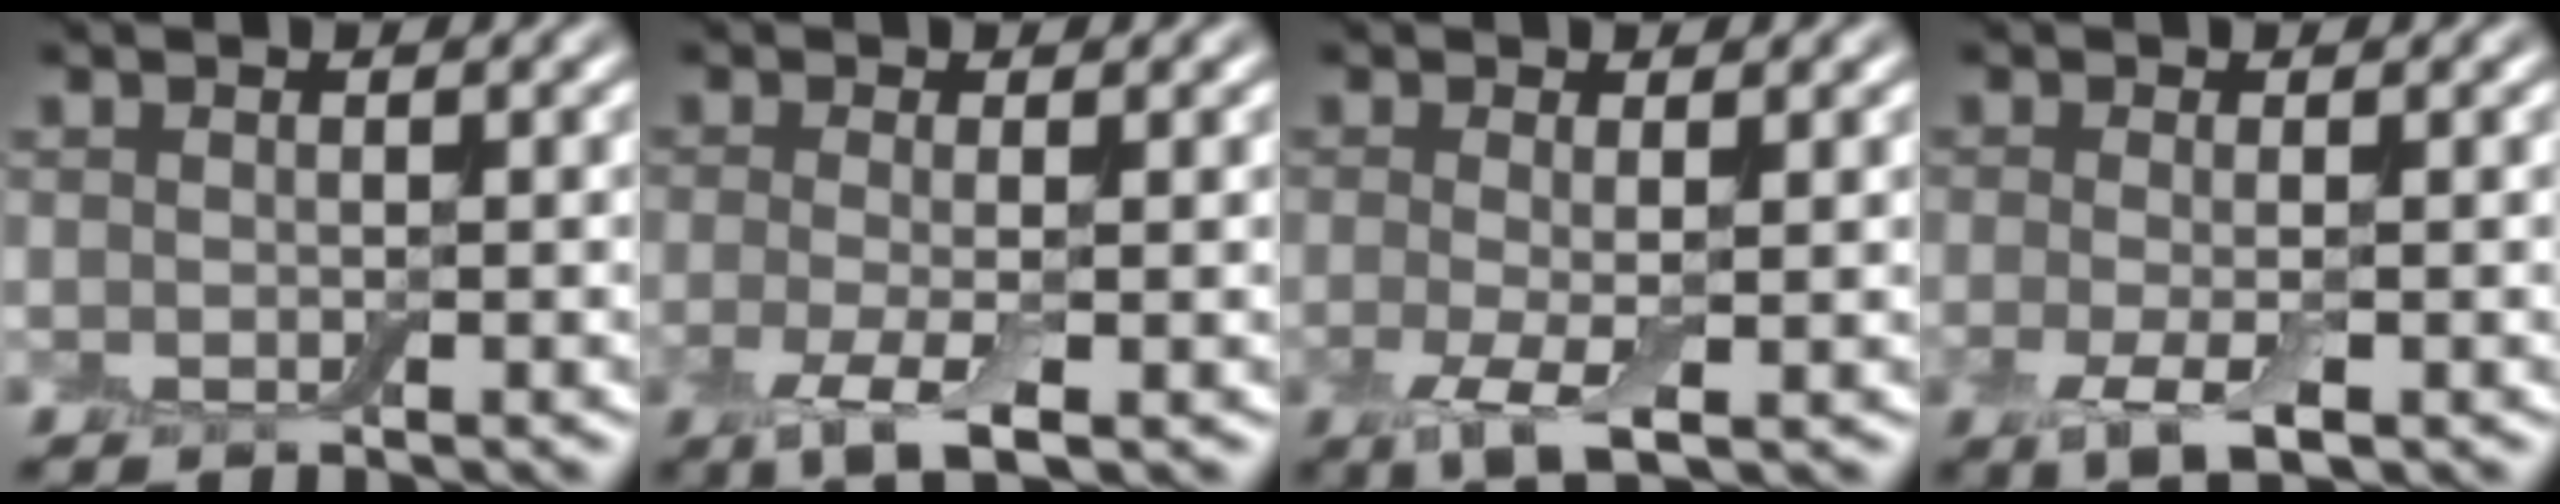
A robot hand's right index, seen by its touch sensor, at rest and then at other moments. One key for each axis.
{"total": 3.6, "fx": -1.0, "fy": 1.0, "fz": 3.3, "tx": -0.070, "ty": -0.009, "tz": -0.024}
{"total": 3.1, "fx": -0.6, "fy": 0.8, "fz": 3.0, "tx": -0.064, "ty": -0.011, "tz": -0.012}
{"total": 3.0, "fx": -0.8, "fy": 0.9, "fz": 2.8, "tx": -0.059, "ty": -0.011, "tz": -0.018}